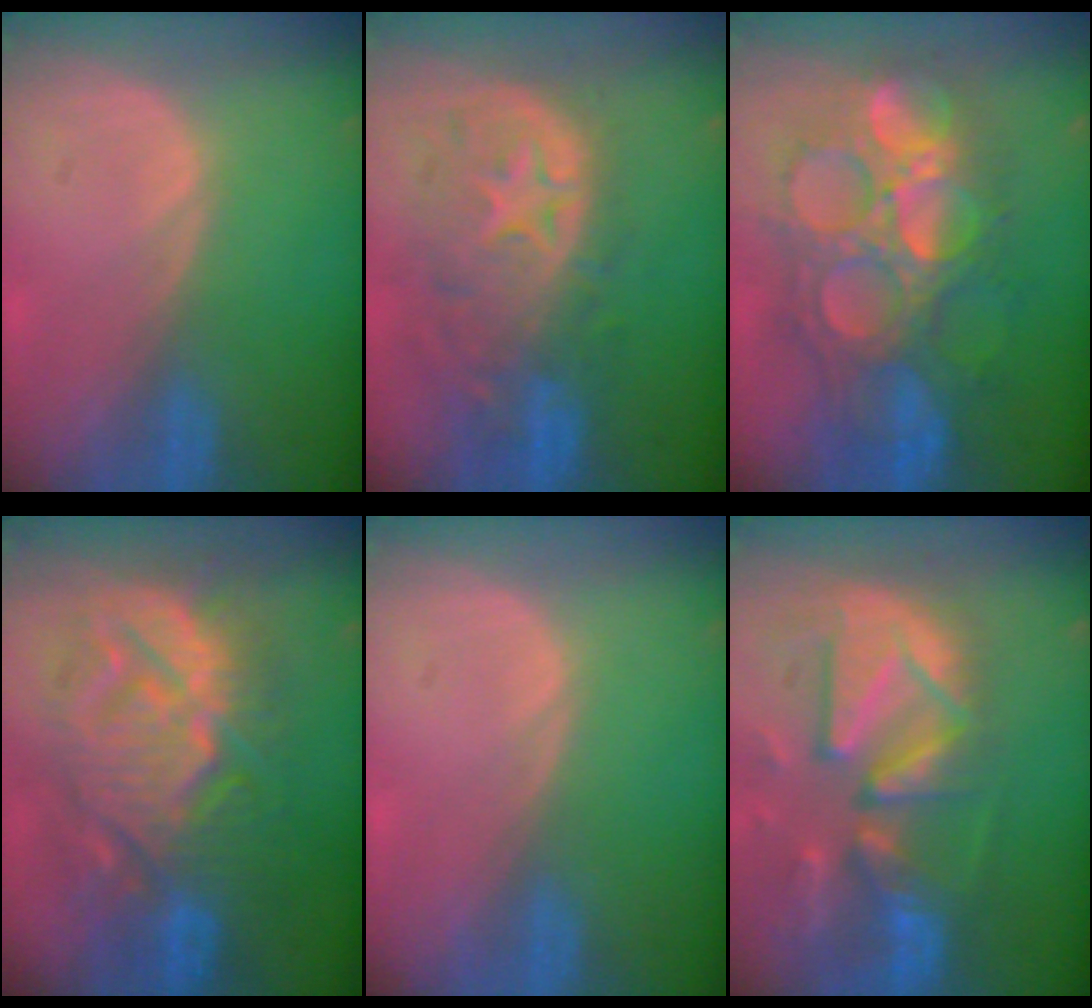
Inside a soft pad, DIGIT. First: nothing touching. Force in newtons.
{"total": 11.1, "press": 9.8, "slide": 5.1}
{"total": 13.2, "press": 13.1, "slide": 1.7}
{"total": 13.4, "press": 13.3, "slide": 1.4}
{"total": 0.5, "press": 0.1, "slide": 0.5}
{"total": 13.3, "press": 11.4, "slide": 6.7}